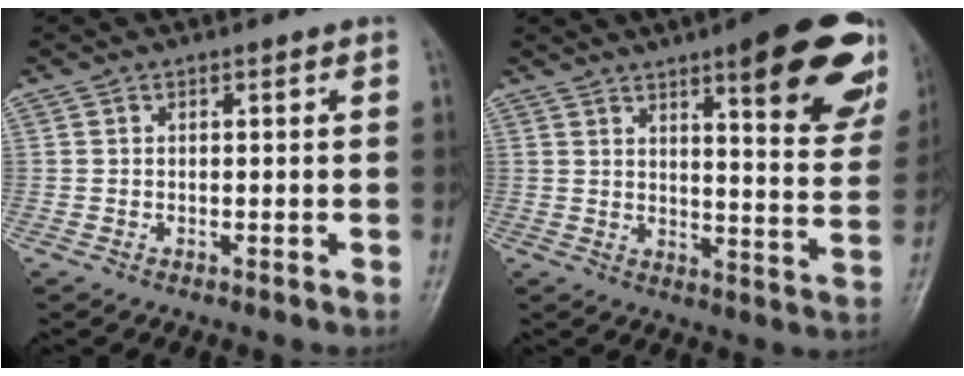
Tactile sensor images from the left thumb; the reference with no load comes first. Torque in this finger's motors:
{"motor_torque": [0.58, 0.52, 1.50, -1.27, 0.10]}